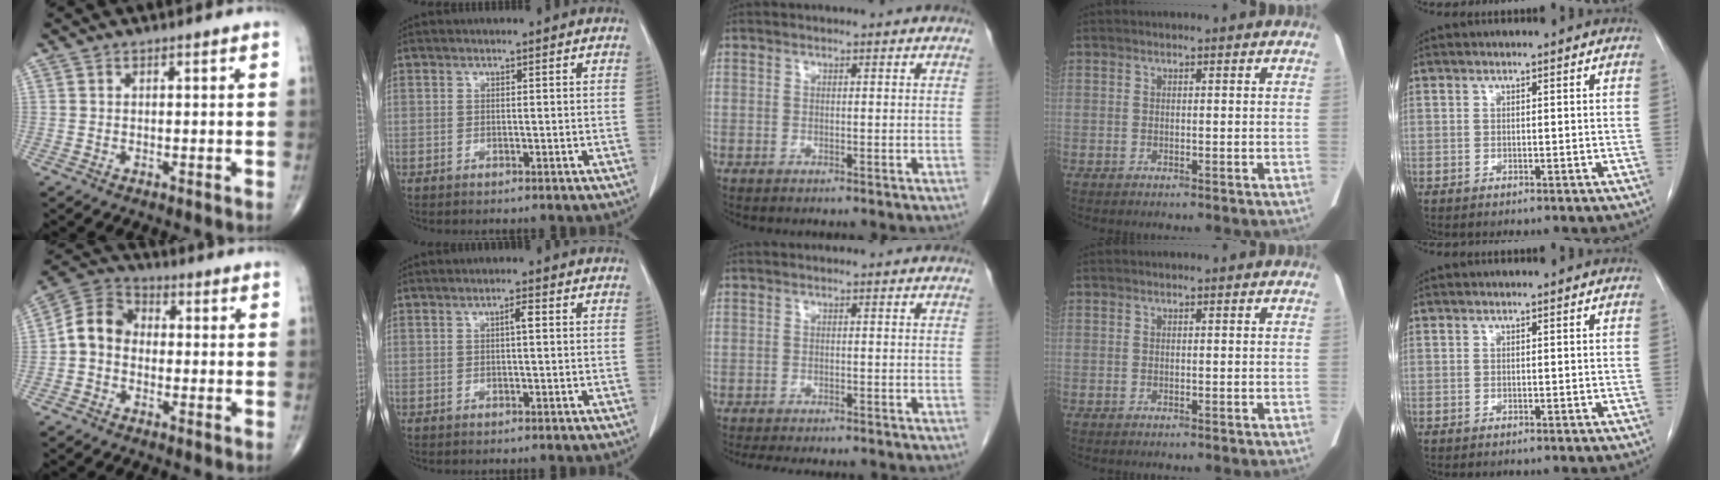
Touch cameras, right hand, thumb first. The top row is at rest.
{"thumb": {"total": 8.1, "force": [-1.0, 6.9, 4.2], "torque": [-0.058, 0.034, -0.036]}, "index": {"total": 1.3, "force": [0.1, 0.1, 1.3], "torque": [-0.022, 0.004, 0.001]}, "middle": {"total": 9.2, "force": [-8.1, 1.9, 4.0], "torque": [-0.054, -0.010, -0.105]}}